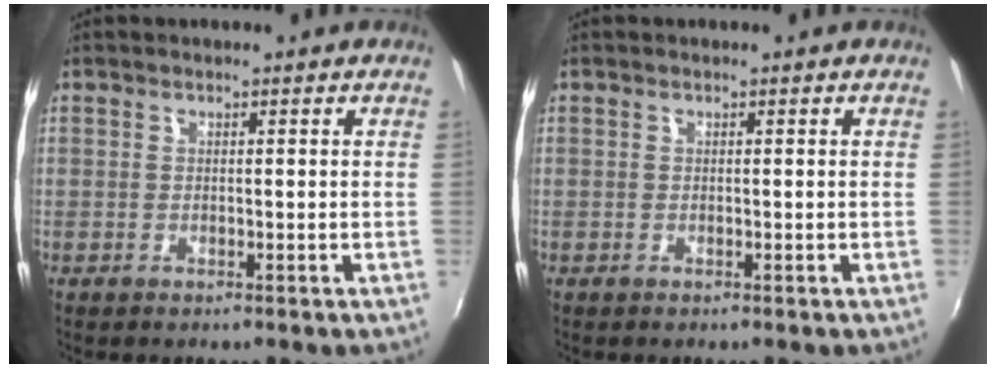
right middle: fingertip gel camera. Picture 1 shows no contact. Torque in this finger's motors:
{"motor_torque": [0.14, -0.19, 0.00, 0.00]}